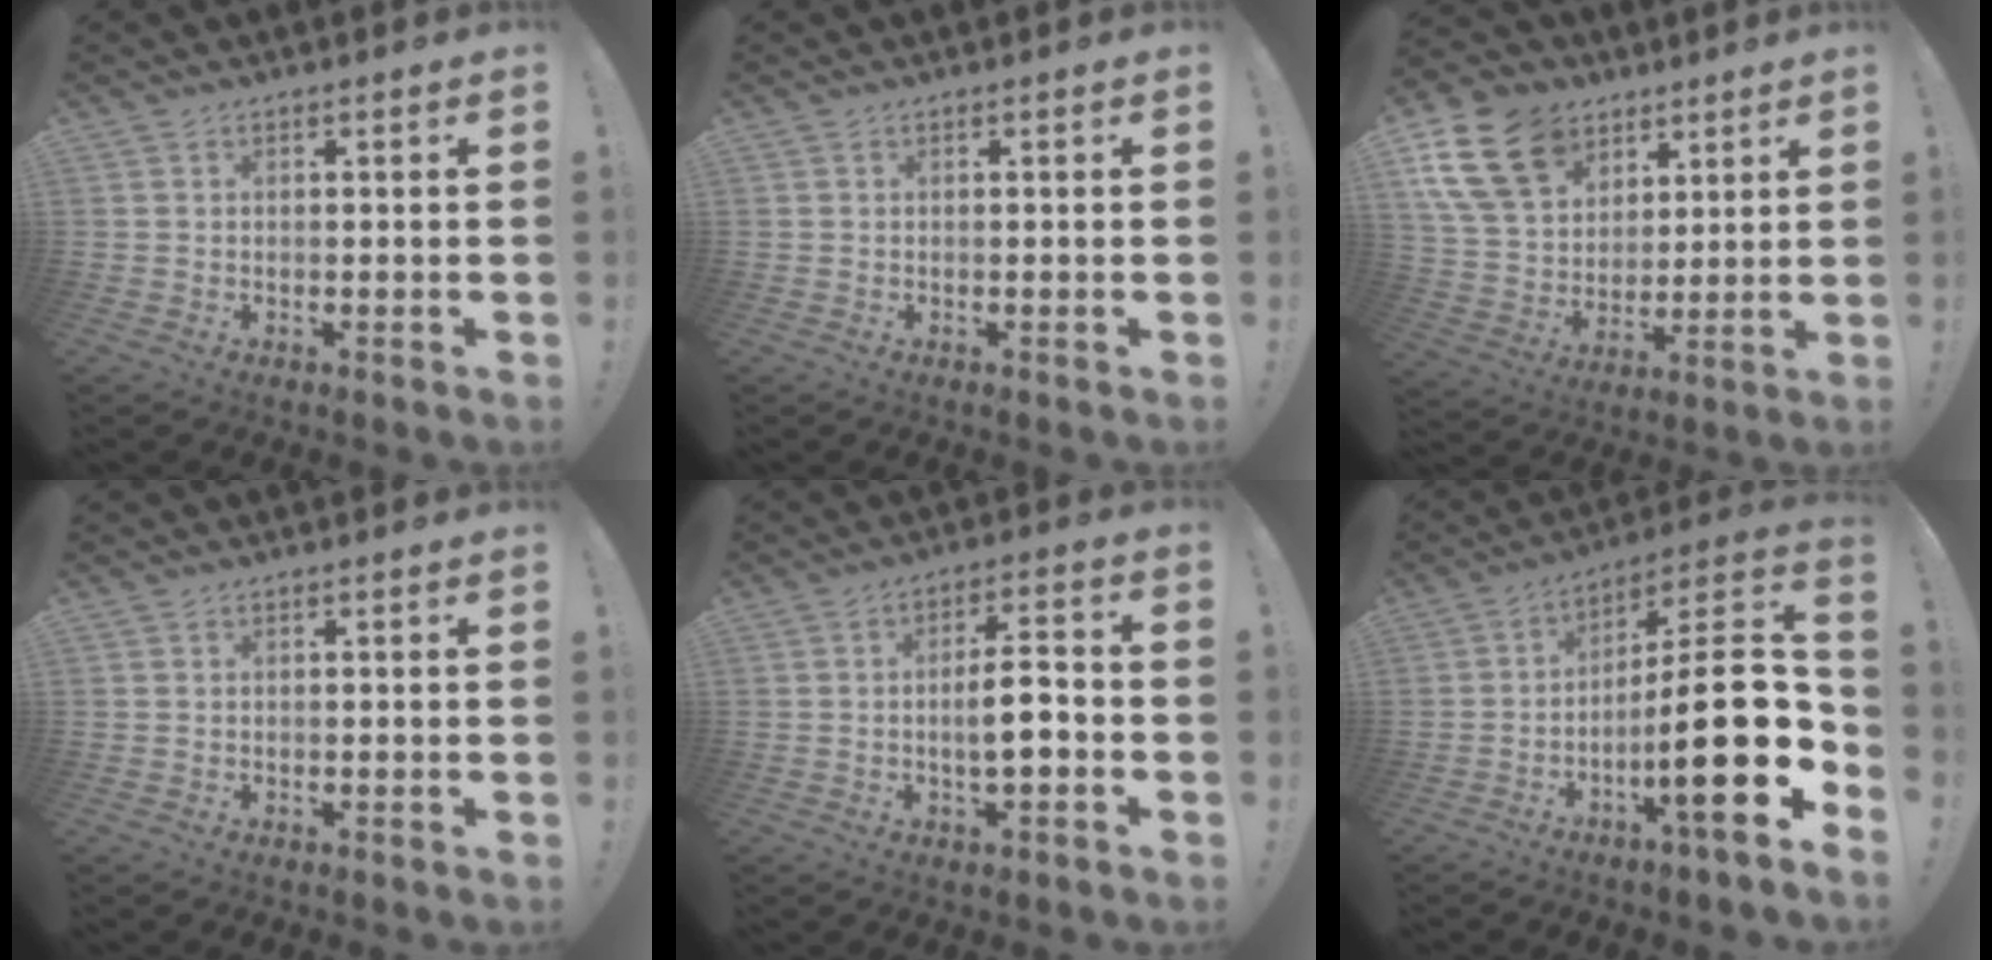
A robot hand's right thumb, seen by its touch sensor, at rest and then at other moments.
{"total": 0.0}
{"total": 18.9, "force": [9.3, 13.6, 9.3], "torque": [-0.173, -0.037, 0.186]}
{"total": 0.0}
{"total": 8.1, "force": [-1.9, 2.3, 7.6], "torque": [-0.135, 0.007, -0.037]}
{"total": 22.3, "force": [-4.6, 4.3, 21.4], "torque": [-0.344, 0.016, -0.074]}